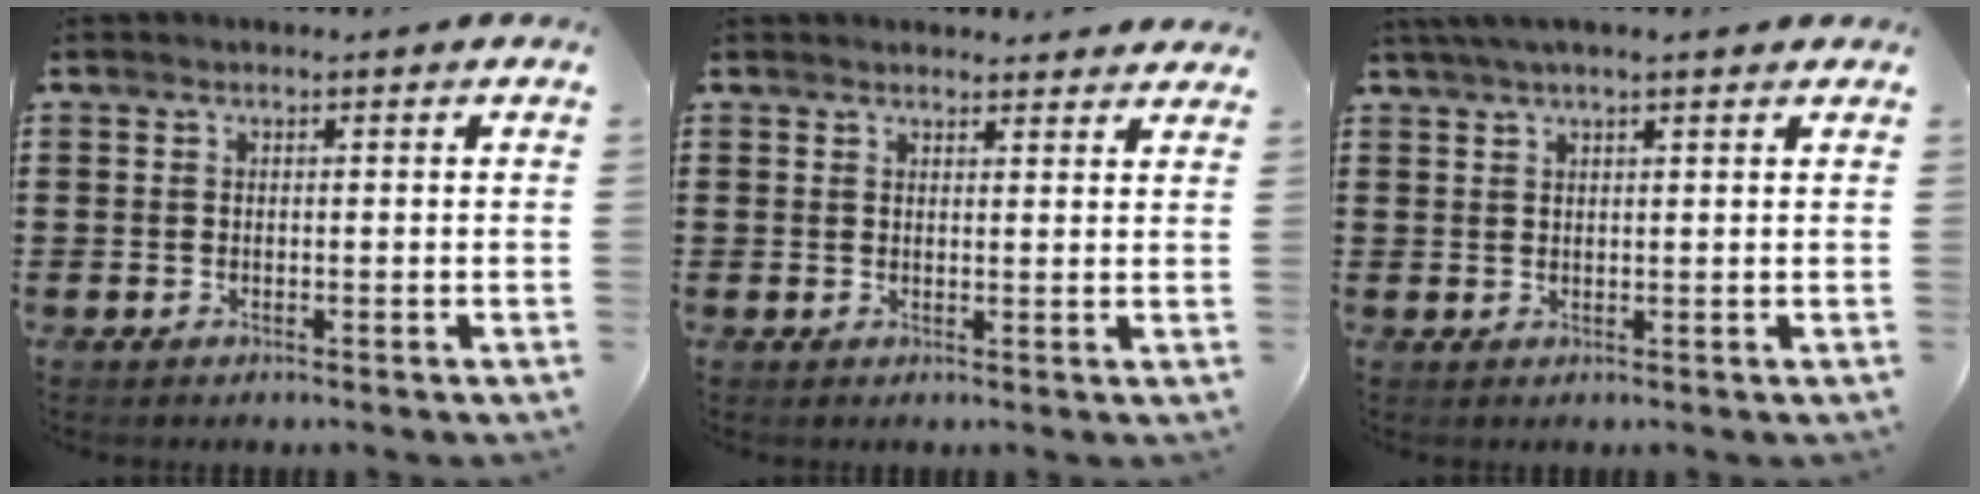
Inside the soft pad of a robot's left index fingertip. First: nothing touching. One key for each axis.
{"total": 1.9, "fx": 1.9, "fy": 0.2, "fz": 0.0, "tx": -0.003, "ty": -0.002, "tz": 0.038}
{"total": 2.9, "fx": 2.1, "fy": 0.4, "fz": 1.9, "tx": -0.041, "ty": 0.005, "tz": 0.040}